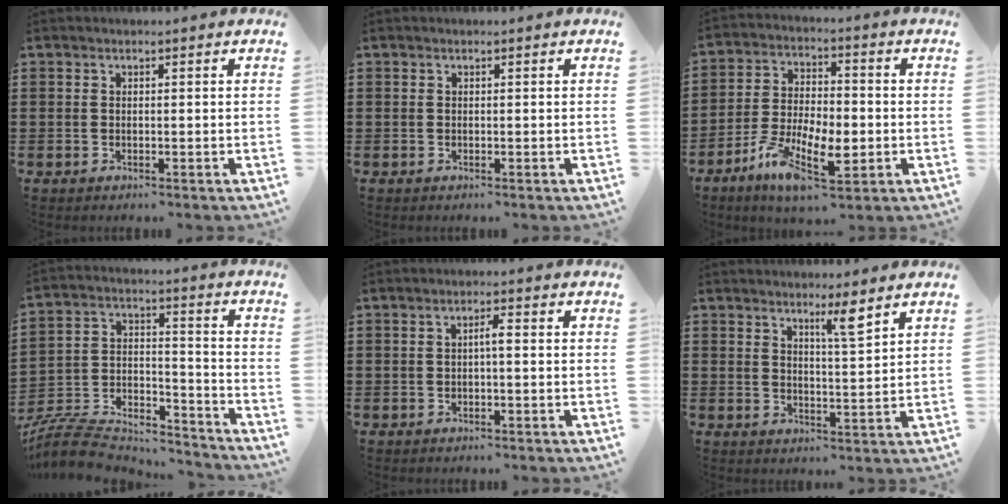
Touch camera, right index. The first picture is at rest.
{"total": 0.0}
{"total": 10.0, "force": [-4.1, 4.4, 8.0], "torque": [-0.171, 0.001, -0.076]}
{"total": 9.0, "force": [-8.4, 2.2, 2.1], "torque": [-0.051, 0.007, -0.169]}
{"total": 1.9, "force": [-0.3, 0.2, 1.8], "torque": [-0.036, 0.003, -0.007]}
{"total": 4.3, "force": [3.1, 0.0, 3.0], "torque": [-0.051, -0.005, 0.049]}